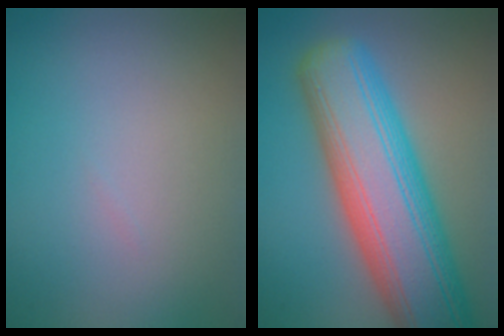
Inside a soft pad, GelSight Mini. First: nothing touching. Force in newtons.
{"total": 12.5, "press": 12.4, "slide": 0.7}